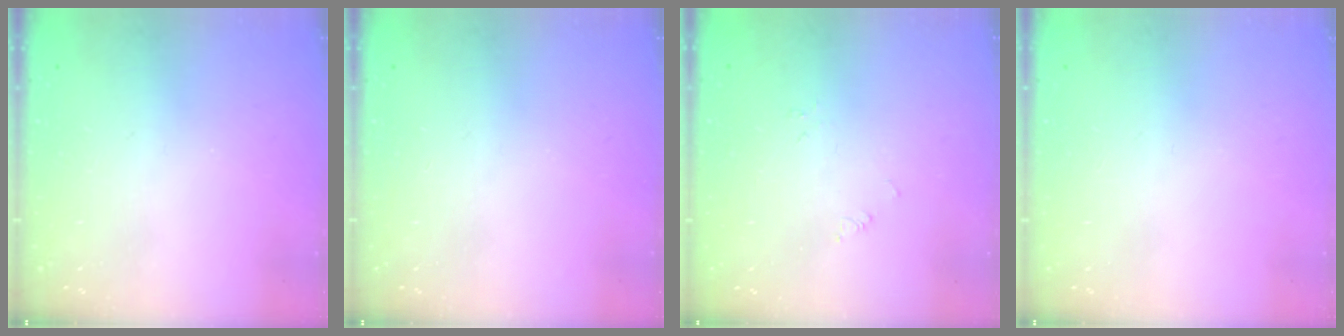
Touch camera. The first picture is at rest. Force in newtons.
{"total": 0.0}
{"total": 0.0}
{"total": 0.0}